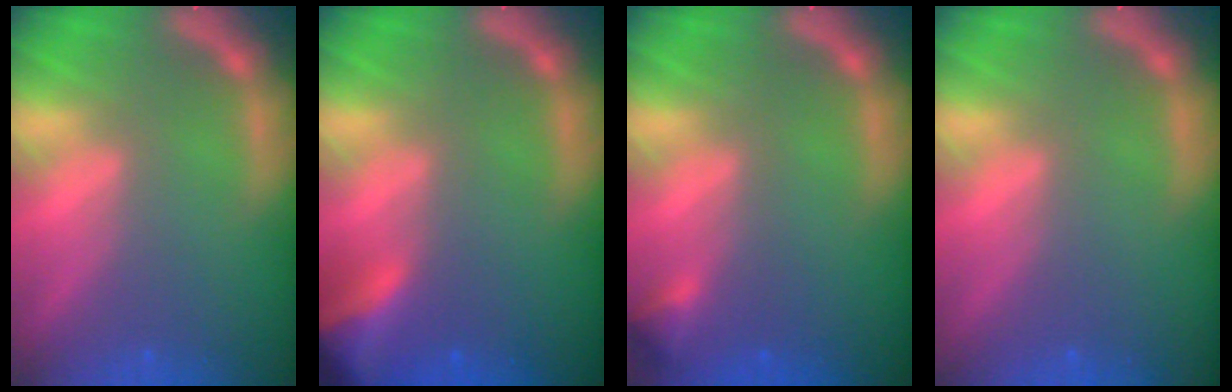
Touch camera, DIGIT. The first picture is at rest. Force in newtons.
{"total": 5.9}
{"total": 1.4}
{"total": 0.0}